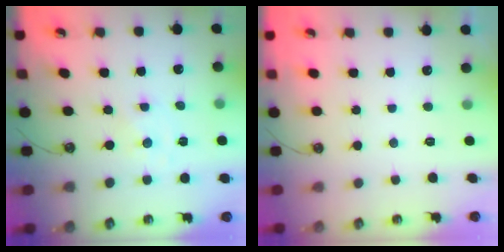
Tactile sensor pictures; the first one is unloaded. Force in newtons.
{"total": 0.0}